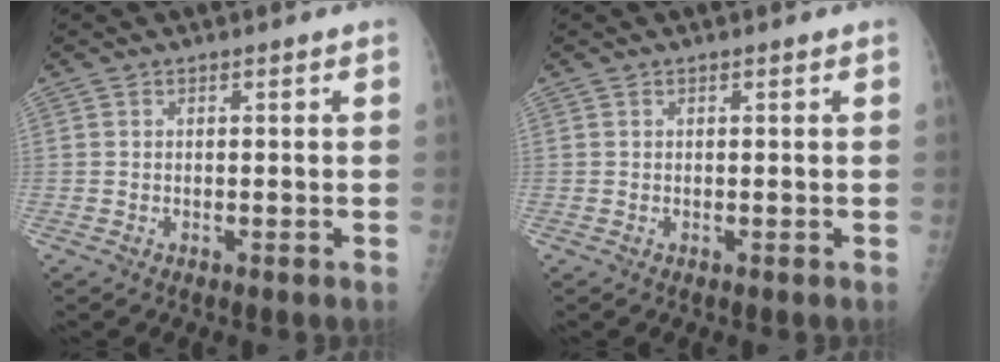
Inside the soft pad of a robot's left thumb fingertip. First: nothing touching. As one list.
[{"total": 0.0}]